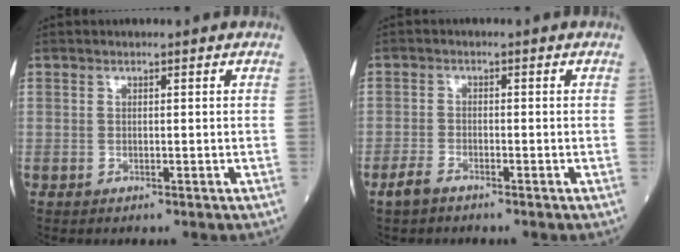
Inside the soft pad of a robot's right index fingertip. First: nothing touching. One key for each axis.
{"total": 2.4, "fx": -2.0, "fy": 0.7, "fz": 1.2, "tx": -0.032, "ty": -0.002, "tz": -0.038}